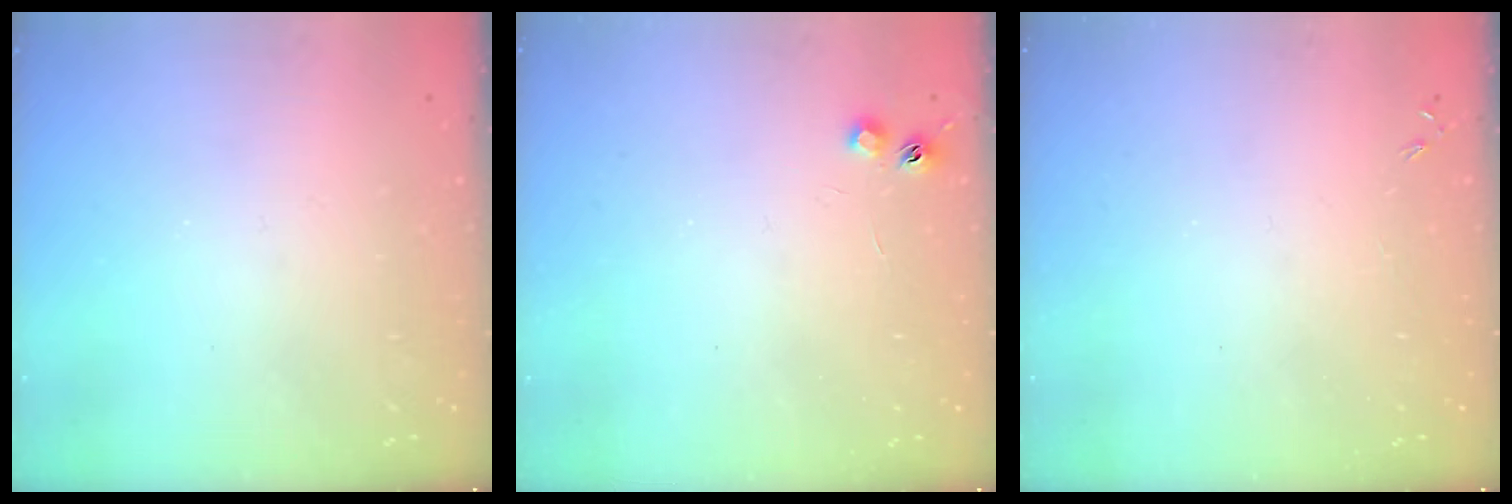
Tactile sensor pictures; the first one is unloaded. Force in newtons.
{"total": 4.5, "press": 4.4, "slide": 0.6}
{"total": 0.0}